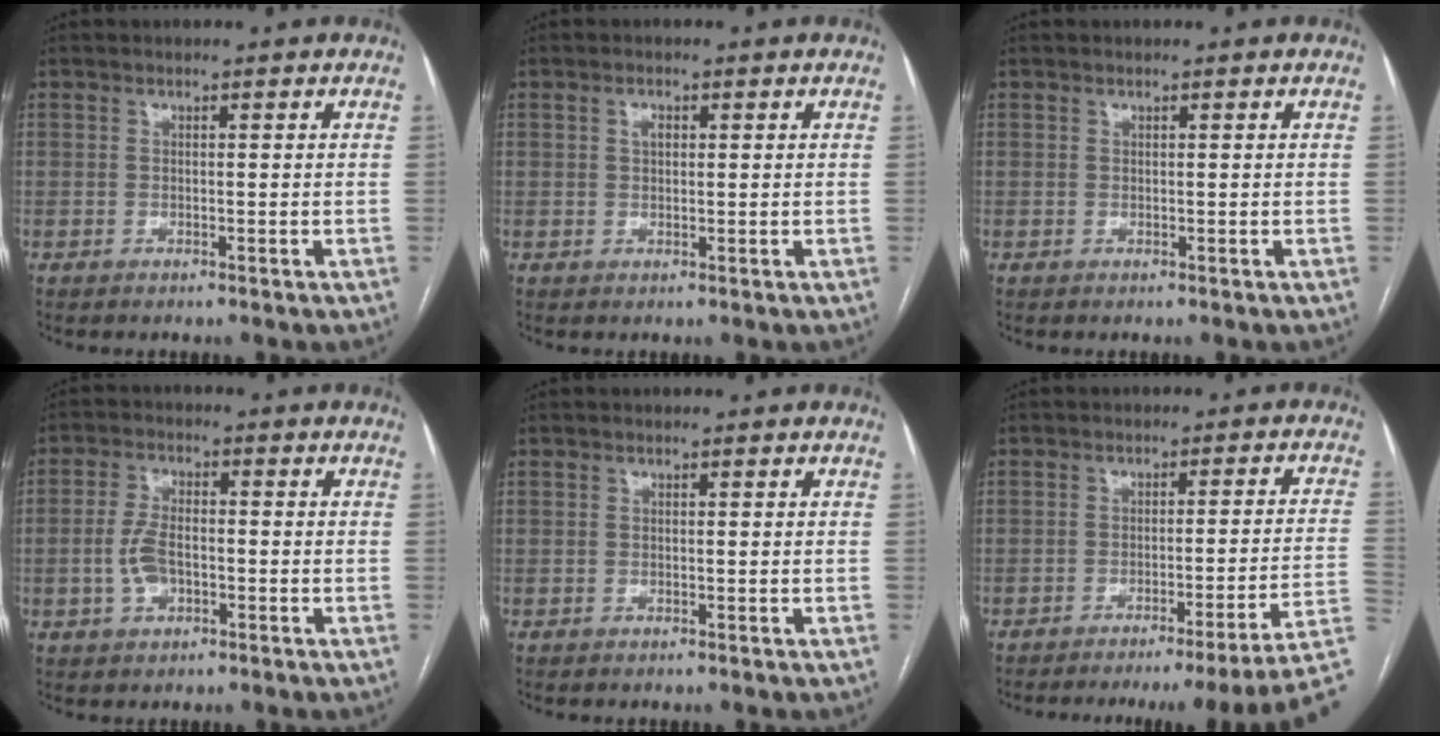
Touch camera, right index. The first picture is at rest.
{"total": 1.5, "force": [0.5, 0.9, 1.1], "torque": [-0.019, 0.003, 0.008]}
{"total": 0.0}
{"total": 5.3, "force": [-1.4, 2.9, 4.2], "torque": [-0.094, 0.008, -0.024]}
{"total": 0.0}
{"total": 14.9, "force": [-11.3, -3.1, 9.2], "torque": [-0.061, 0.002, -0.145]}